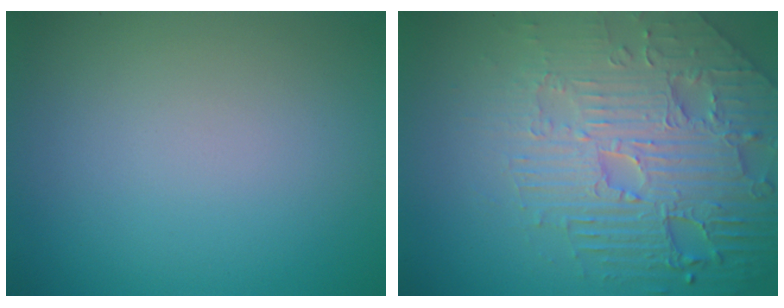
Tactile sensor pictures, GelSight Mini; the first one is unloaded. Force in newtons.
{"total": 7.0, "press": 5.7, "slide": 4.1}